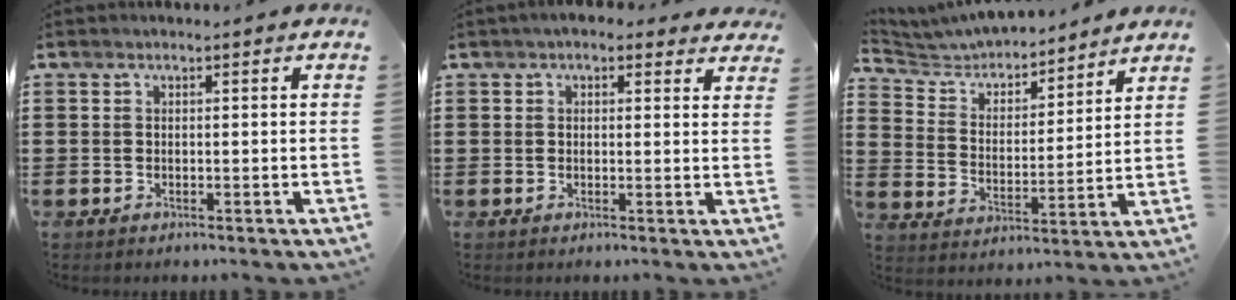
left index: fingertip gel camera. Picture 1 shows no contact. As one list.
[{"total": 2.6, "force": [2.0, 1.3, 1.2], "torque": [-0.030, 0.004, 0.035]}, {"total": 5.4, "force": [5.4, 0.6, 0.7], "torque": [-0.044, -0.037, 0.088]}]